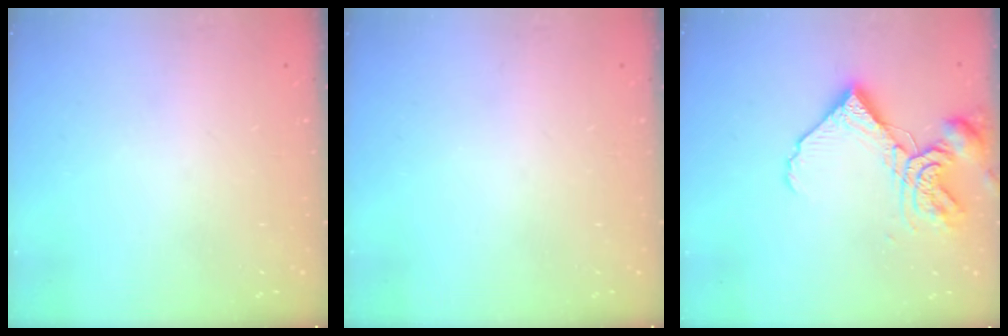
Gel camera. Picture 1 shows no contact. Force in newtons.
{"total": 0.0}
{"total": 11.9, "press": 11.8, "slide": 1.4}